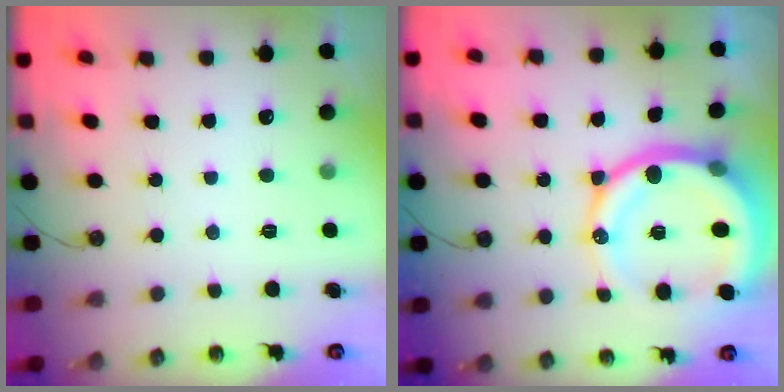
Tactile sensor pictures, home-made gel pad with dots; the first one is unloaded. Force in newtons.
{"total": 20.1, "press": 20.0, "slide": 2.5}